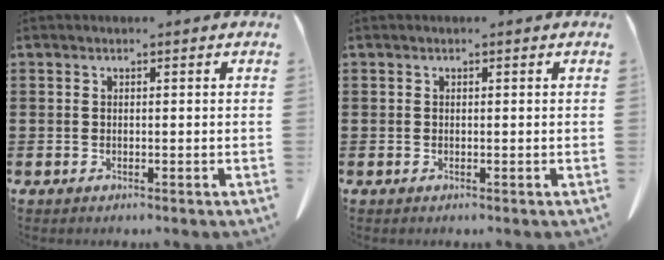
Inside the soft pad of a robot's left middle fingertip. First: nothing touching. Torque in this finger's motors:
{"motor_torque": [-0.02, 0.04, 0.00, 0.00]}